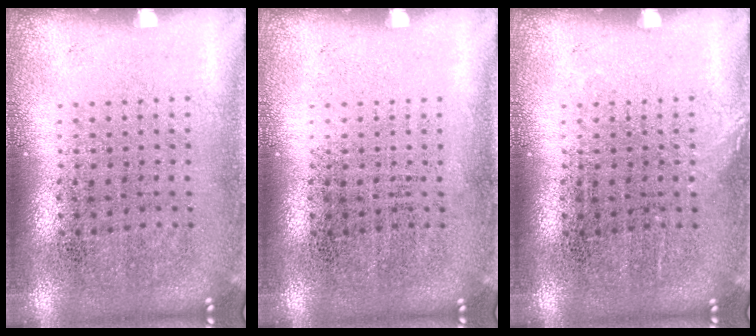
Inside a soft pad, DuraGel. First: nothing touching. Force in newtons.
{"total": 0.0}
{"total": 0.6, "press": 0.5, "slide": 0.1}